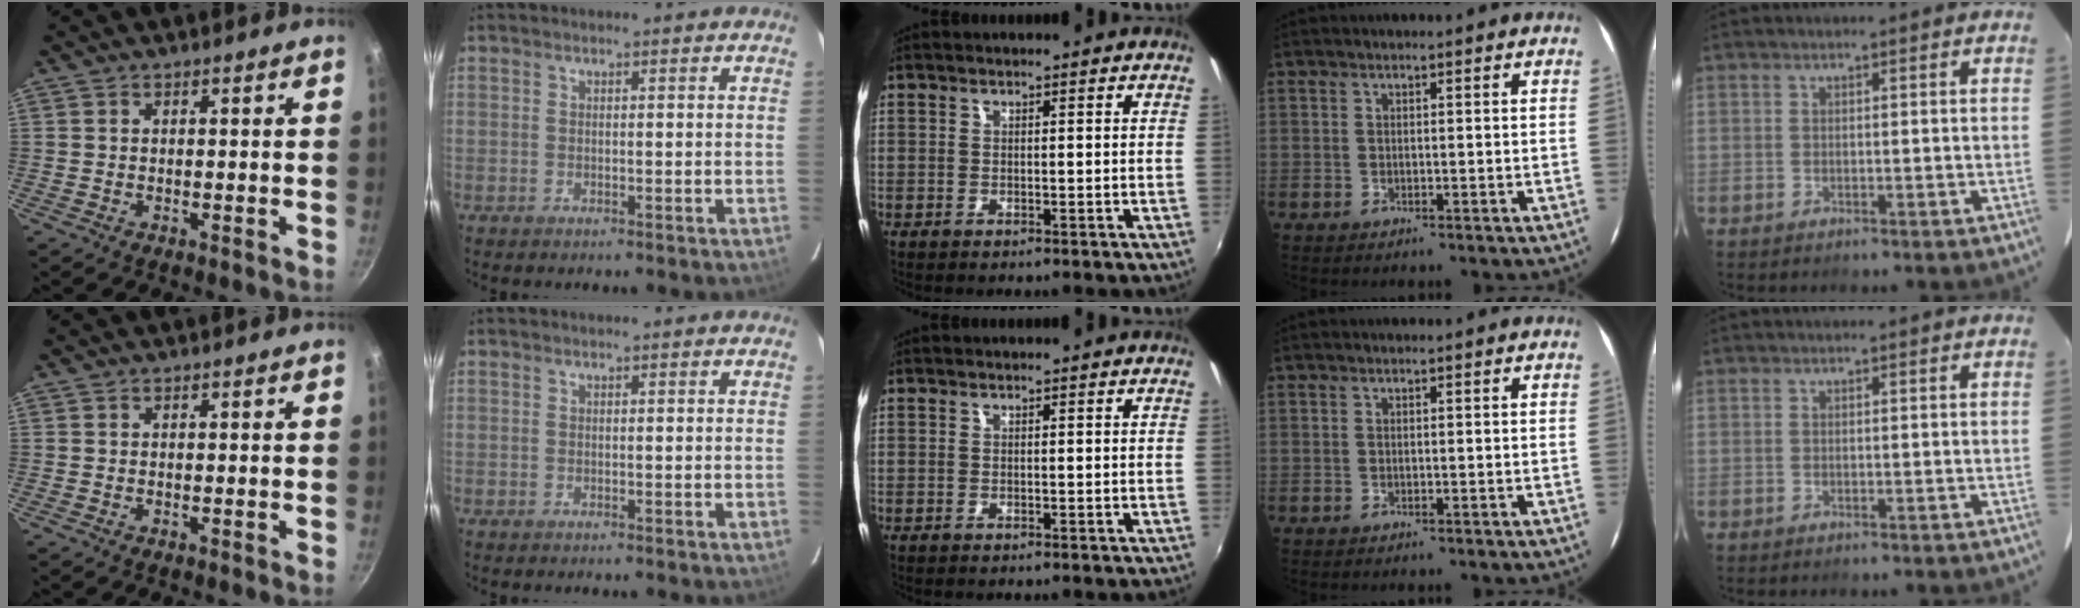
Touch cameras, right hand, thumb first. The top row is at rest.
{}